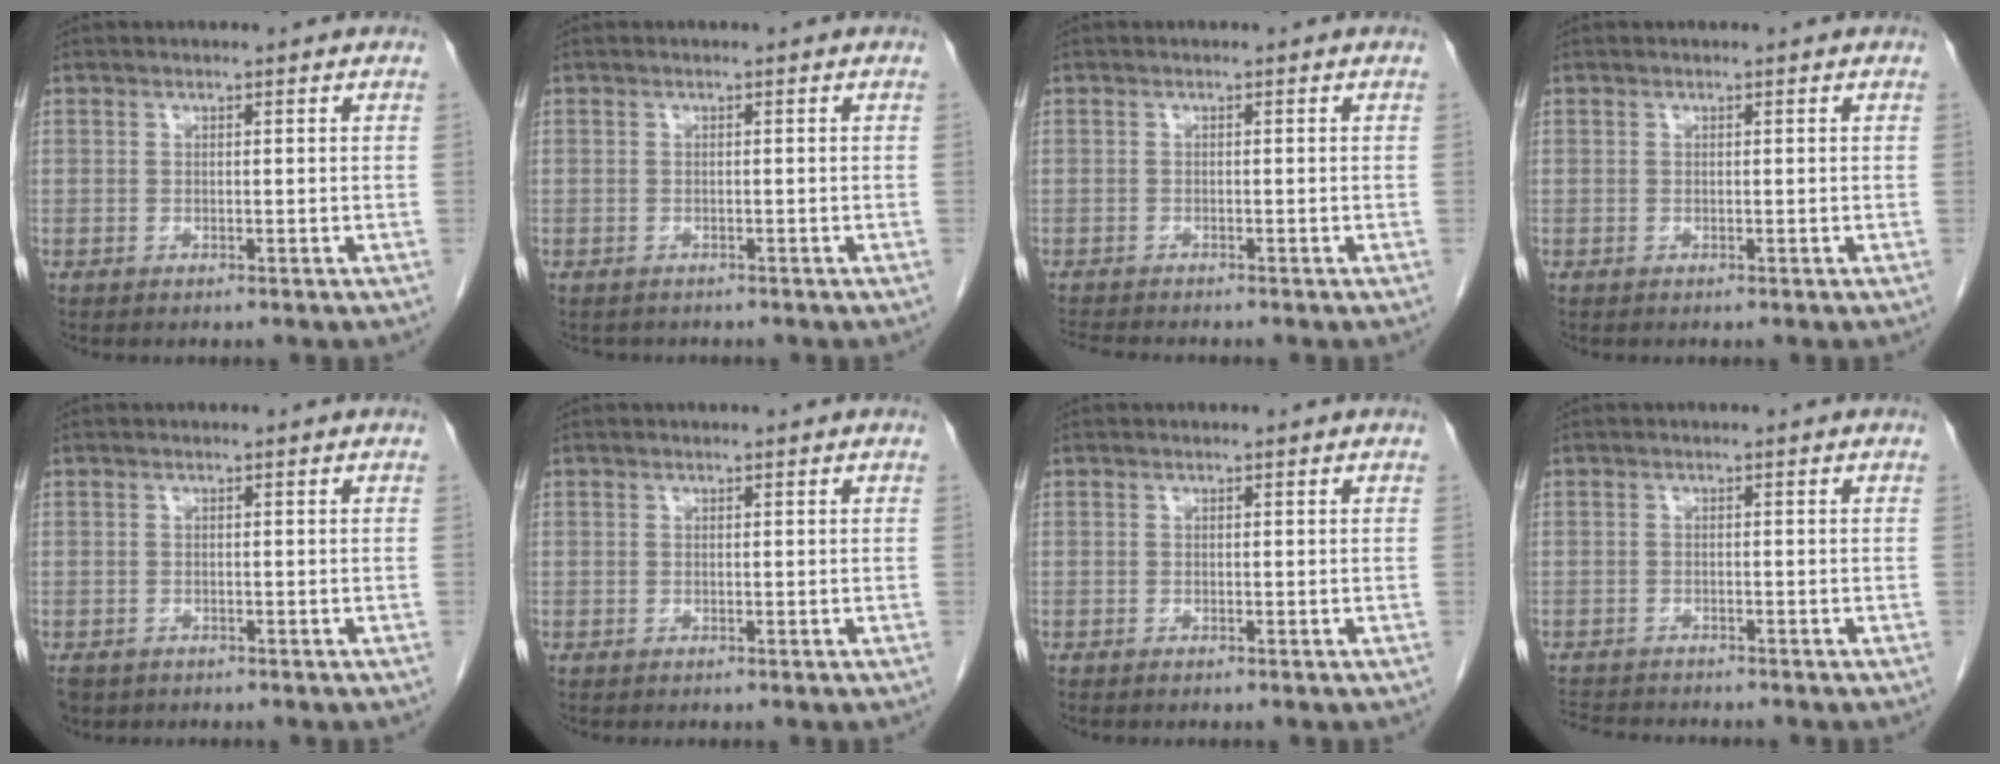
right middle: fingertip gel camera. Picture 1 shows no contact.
{"total": 1.5, "force": [-1.4, 0.7, 0.2], "torque": [-0.012, -0.002, -0.018]}
{"total": 3.7, "force": [-3.5, 0.0, 1.2], "torque": [-0.019, -0.014, -0.057]}
{"total": 0.0}
{"total": 3.5, "force": [-2.5, 2.2, 1.0], "torque": [-0.022, -0.004, -0.038]}
{"total": 0.0}
{"total": 0.0}
{"total": 6.2, "force": [-5.9, 1.0, 1.8], "torque": [-0.028, -0.008, -0.092]}